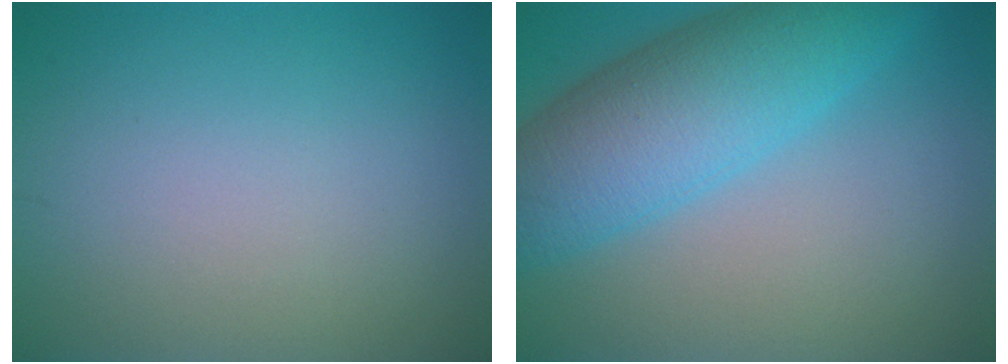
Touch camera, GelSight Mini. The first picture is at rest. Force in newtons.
{"total": 8.6, "press": 8.6, "slide": 0.1}